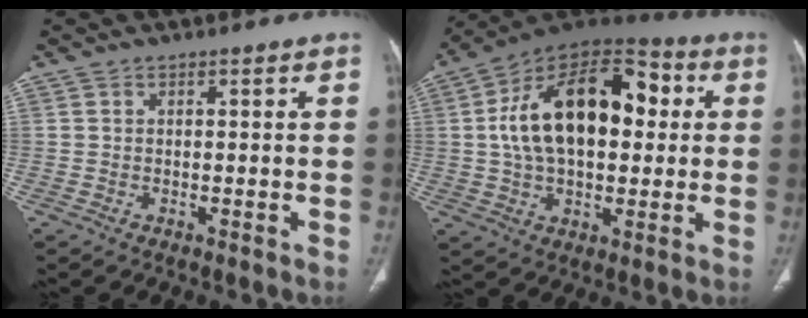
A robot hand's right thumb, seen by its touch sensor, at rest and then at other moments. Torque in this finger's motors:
{"motor_torque": [1.72, 3.29, 2.09, -0.34, 0.22]}